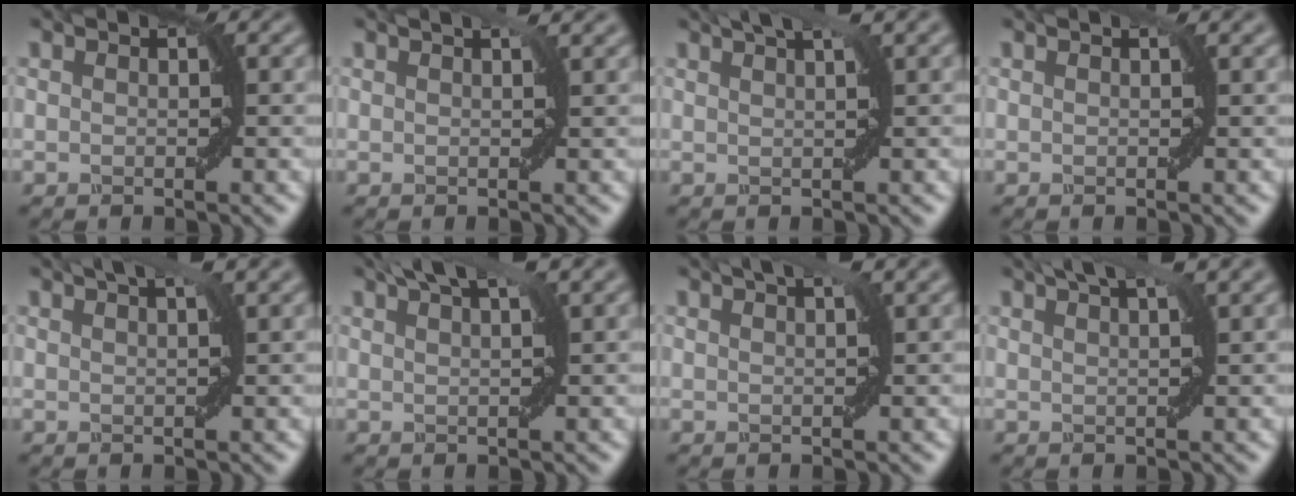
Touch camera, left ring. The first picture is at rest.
{"total": 2.0, "force": [1.2, 0.8, 1.4], "torque": [-0.006, 0.004, -0.001]}
{"total": 4.2, "force": [2.5, 1.2, 3.1], "torque": [-0.031, 0.020, 0.016]}
{"total": 0.5, "force": [0.3, 0.2, 0.4], "torque": [-0.011, 0.003, 0.004]}
{"total": 4.1, "force": [2.4, 1.3, 3.0], "torque": [-0.027, 0.017, 0.011]}
{"total": 4.7, "force": [2.9, 1.1, 3.5], "torque": [-0.046, 0.024, 0.032]}
{"total": 3.6, "force": [2.1, 1.2, 2.7], "torque": [-0.023, 0.014, 0.009]}
{"total": 4.8, "force": [3.0, 1.3, 3.5], "torque": [-0.038, 0.024, 0.022]}